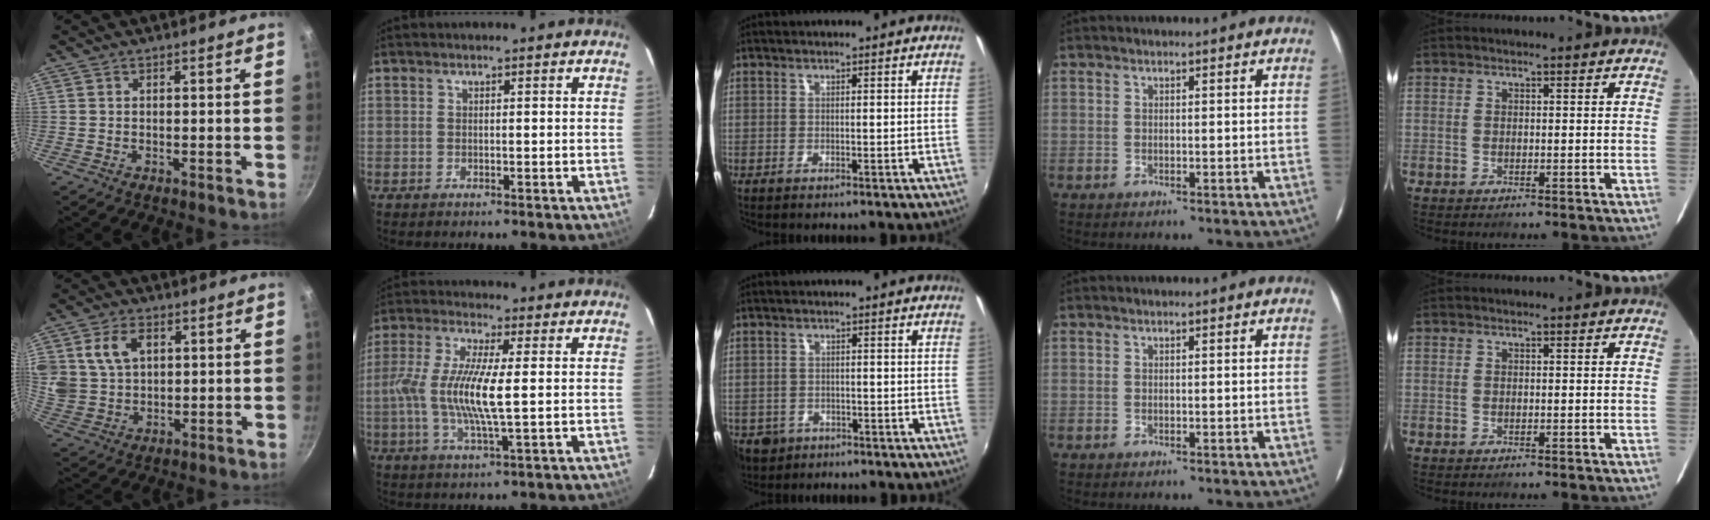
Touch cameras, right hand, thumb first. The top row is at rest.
{"thumb": {"total": 10.8, "force": [3.5, 8.0, 6.3], "torque": [-0.111, -0.004, 0.071]}, "index": {"total": 11.4, "force": [-0.6, 1.8, 11.3], "torque": [-0.227, -0.004, -0.016]}, "middle": {"total": 6.9, "force": [-3.4, 5.5, 2.4], "torque": [-0.069, -0.011, -0.049]}}